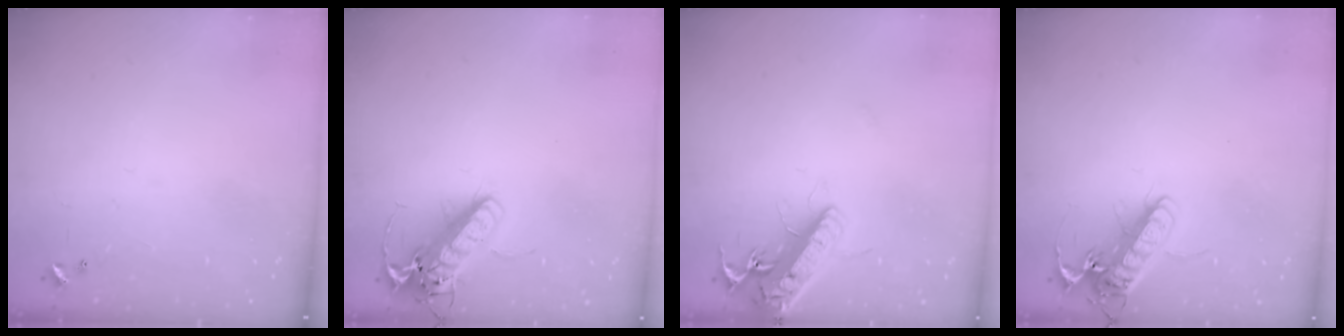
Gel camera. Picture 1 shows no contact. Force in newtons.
{"total": 15.6, "press": 15.3, "slide": 3.2}
{"total": 16.5, "press": 16.2, "slide": 3.1}
{"total": 15.2, "press": 15.0, "slide": 2.4}